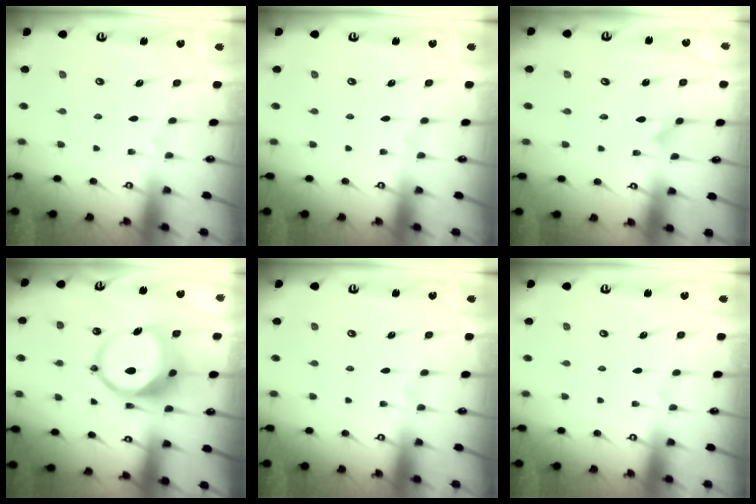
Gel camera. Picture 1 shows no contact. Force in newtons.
{"total": 0.0}
{"total": 2.3, "press": 2.3, "slide": 0.1}
{"total": 13.2, "press": 13.2, "slide": 1.5}
{"total": 0.0}
{"total": 0.0}